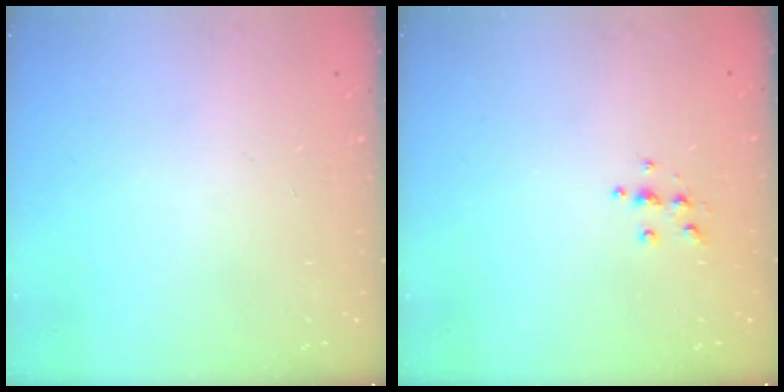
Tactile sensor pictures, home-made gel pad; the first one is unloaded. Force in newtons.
{"total": 4.4, "press": 4.4, "slide": 0.4}